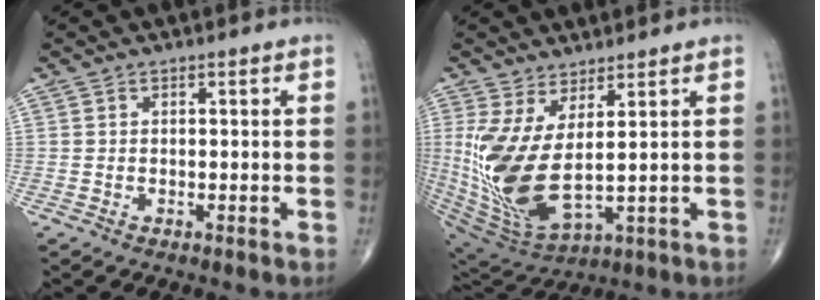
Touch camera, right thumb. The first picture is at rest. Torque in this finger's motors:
{"motor_torque": [1.52, 2.01, 0.75, -0.54, 0.62]}